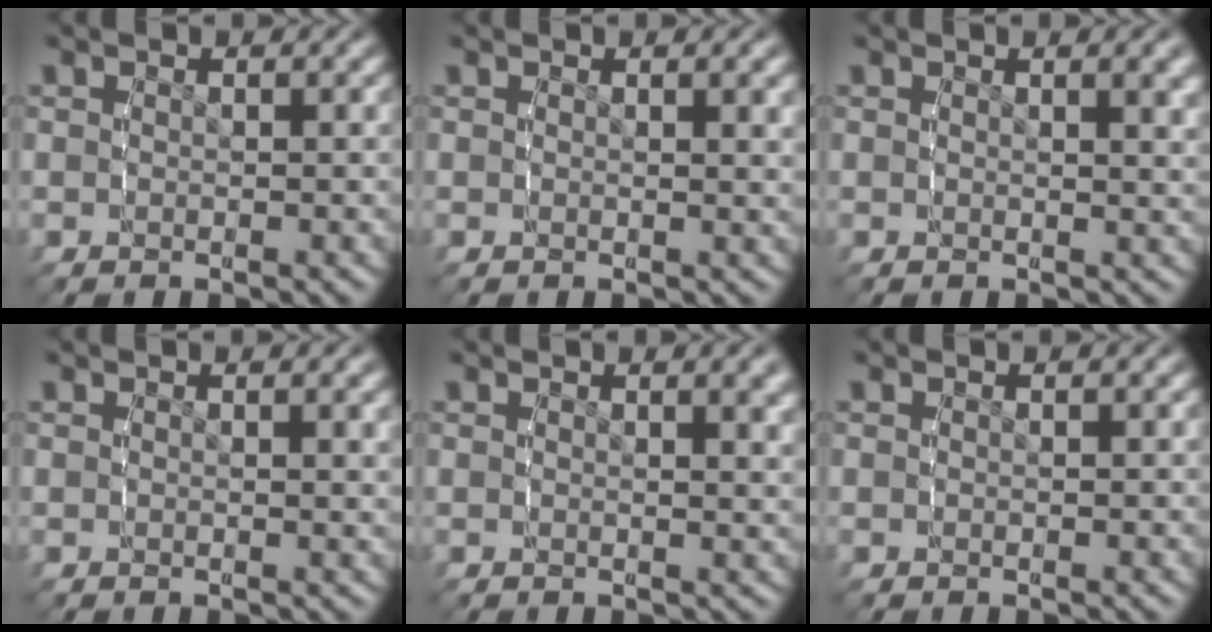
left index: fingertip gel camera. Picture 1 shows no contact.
{"total": 0.9, "force": [0.5, -0.4, 0.6], "torque": [-0.009, -0.005, 0.009]}
{"total": 1.4, "force": [0.8, -0.4, 1.1], "torque": [-0.013, -0.006, 0.015]}
{"total": 0.8, "force": [0.4, -0.4, 0.6], "torque": [-0.009, -0.004, 0.009]}
{"total": 1.5, "force": [0.9, -0.4, 1.1], "torque": [-0.013, -0.006, 0.017]}
{"total": 0.0}